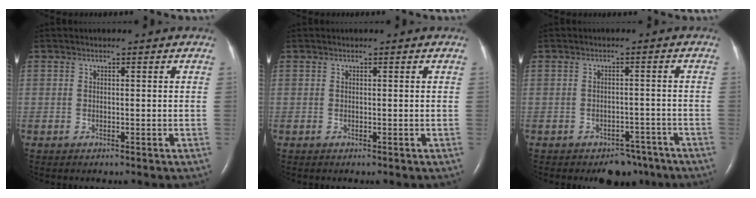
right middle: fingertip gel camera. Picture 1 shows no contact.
{"total": 0.0}
{"total": 4.7, "force": [-3.7, 2.6, 1.3], "torque": [-0.010, 0.010, -0.048]}